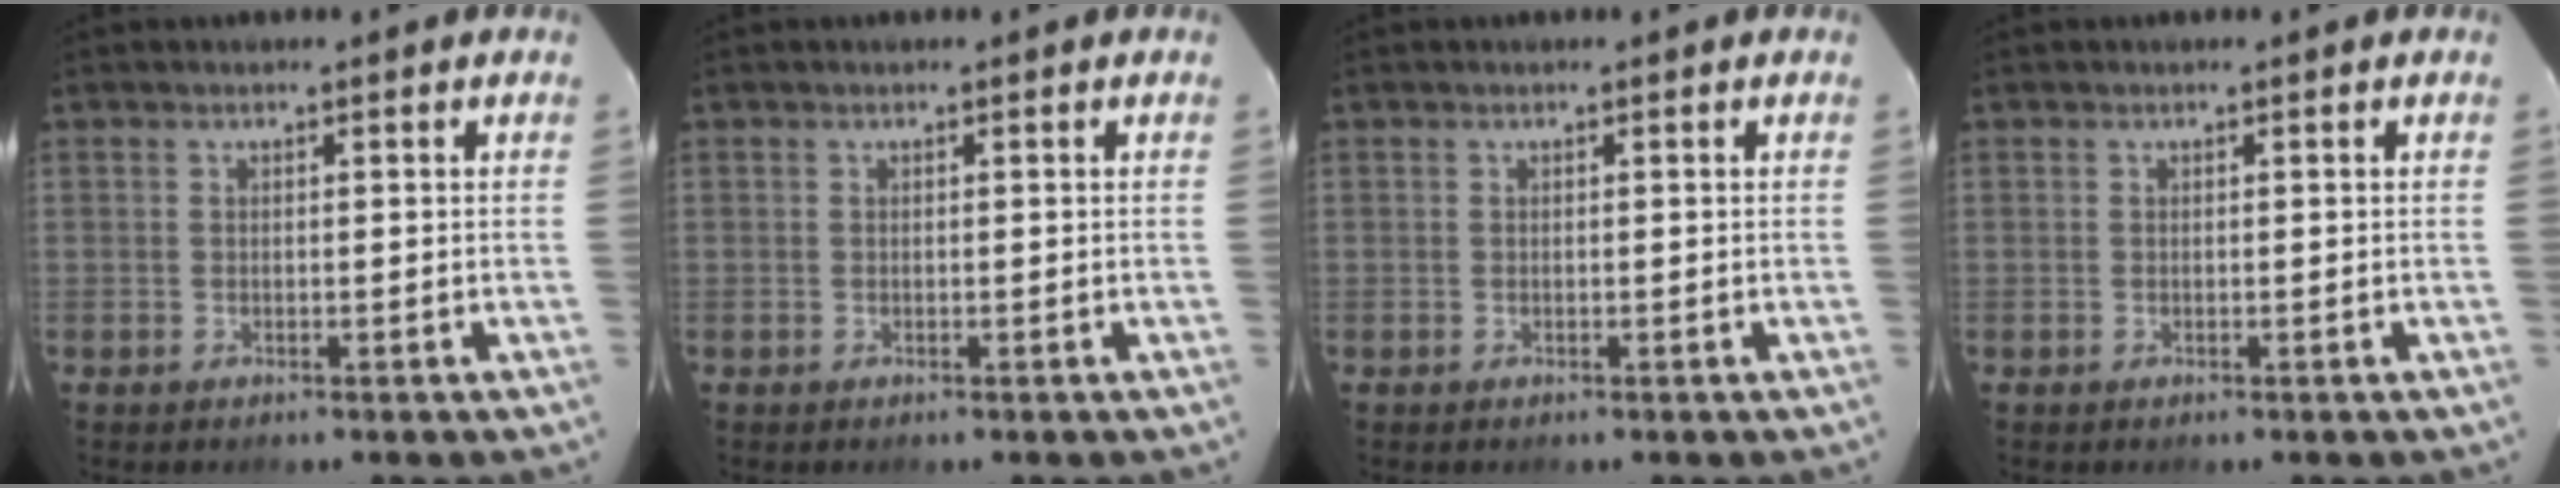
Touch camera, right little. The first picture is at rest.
{"total": 0.0}
{"total": 0.0}
{"total": 0.0}